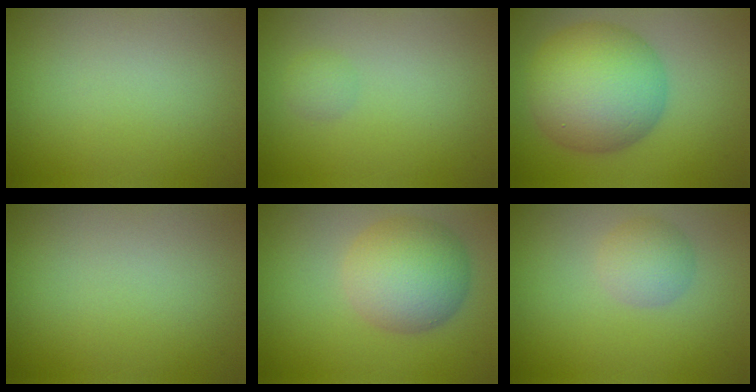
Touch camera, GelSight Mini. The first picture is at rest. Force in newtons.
{"total": 1.0, "press": 1.0, "slide": 0.1}
{"total": 10.0, "press": 10.0, "slide": 0.2}
{"total": 0.0}
{"total": 6.3, "press": 6.3, "slide": 0.2}
{"total": 2.3, "press": 2.3, "slide": 0.0}